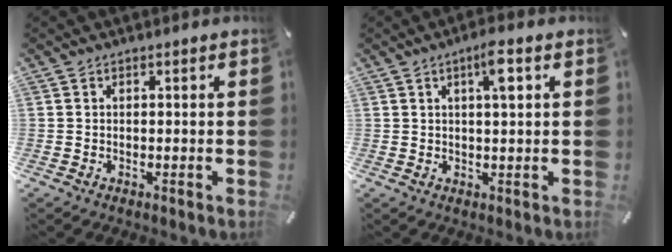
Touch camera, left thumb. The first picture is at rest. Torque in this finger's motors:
{"motor_torque": [0.08, 0.08, 0.64, -0.09, 0.05]}